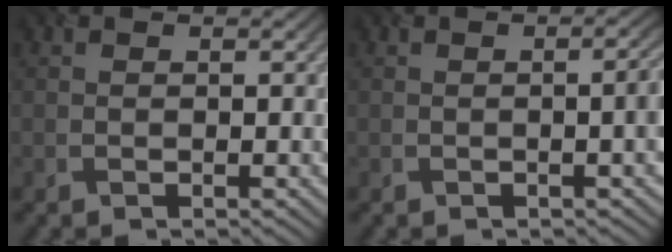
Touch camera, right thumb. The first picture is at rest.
{"total": 3.2, "force": [-0.3, 0.8, 3.0], "torque": [-0.039, 0.006, -0.005]}